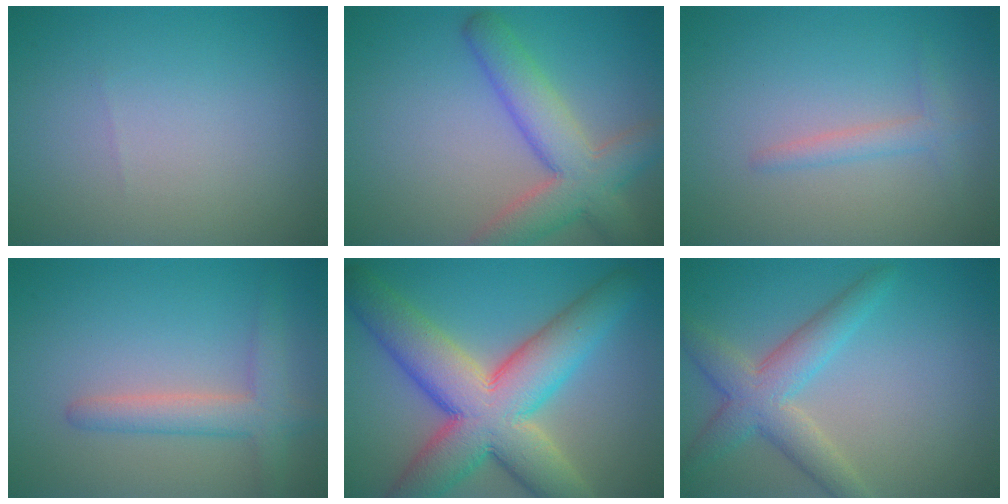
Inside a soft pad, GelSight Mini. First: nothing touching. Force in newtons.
{"total": 6.6, "press": 6.5, "slide": 0.4}
{"total": 1.6, "press": 1.6, "slide": 0.1}
{"total": 3.3, "press": 3.3, "slide": 0.2}
{"total": 12.1, "press": 12.1, "slide": 0.8}
{"total": 4.6, "press": 4.6, "slide": 0.3}